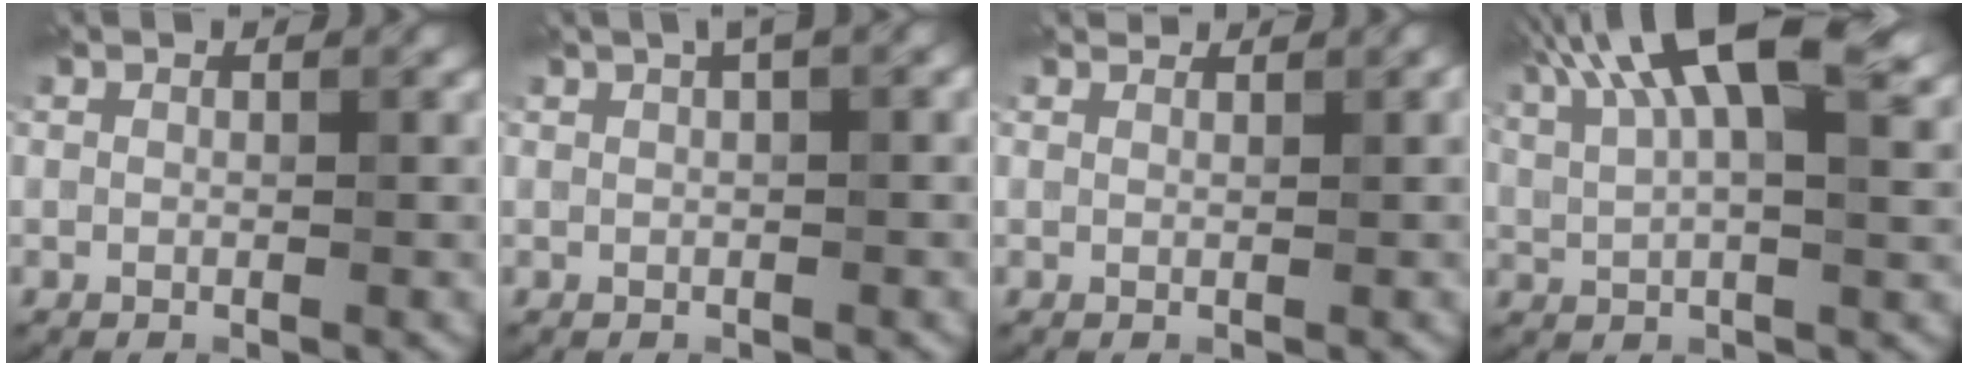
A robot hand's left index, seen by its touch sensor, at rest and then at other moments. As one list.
[{"total": 2.3, "force": [1.1, 0.5, 2.0], "torque": [-0.024, 0.008, 0.013]}, {"total": 1.6, "force": [1.5, 0.3, 0.5], "torque": [-0.015, 0.000, 0.020]}, {"total": 11.8, "force": [5.9, 3.9, 9.4], "torque": [-0.165, 0.027, 0.089]}]